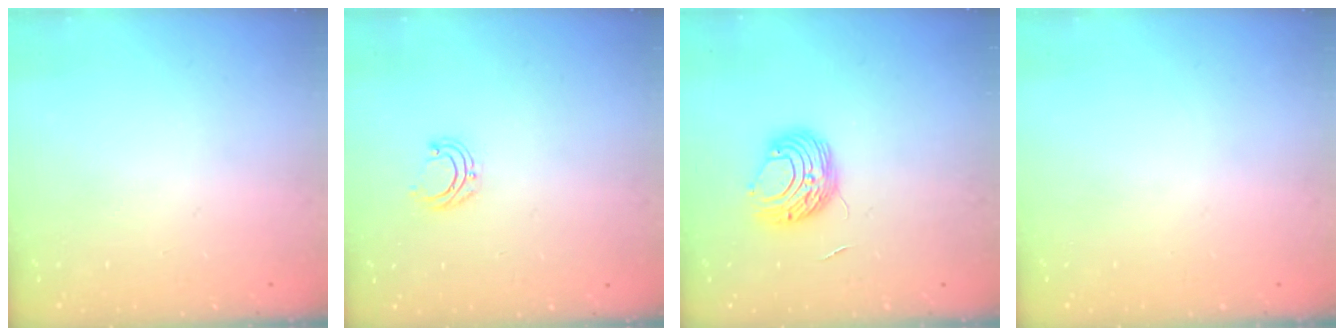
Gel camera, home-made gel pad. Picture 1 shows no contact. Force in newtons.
{"total": 4.6, "press": 4.5, "slide": 0.5}
{"total": 9.3, "press": 9.3, "slide": 0.5}
{"total": 0.0}